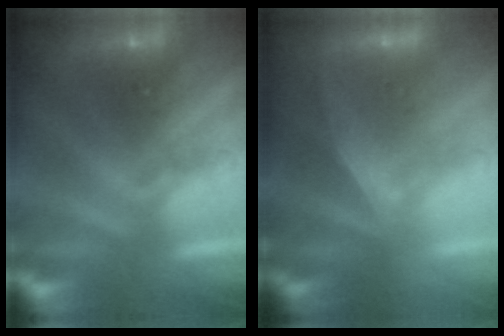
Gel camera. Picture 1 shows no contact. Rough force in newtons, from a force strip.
{"total": 2.1}